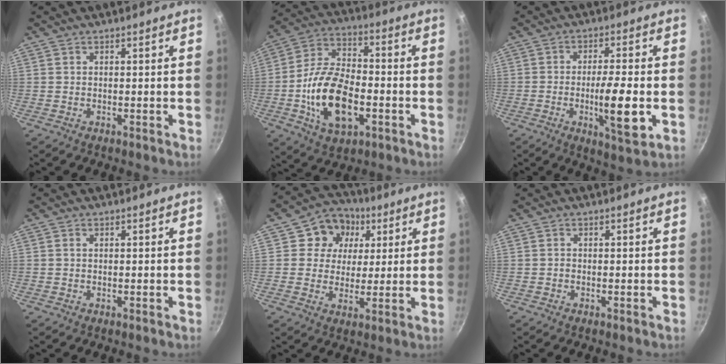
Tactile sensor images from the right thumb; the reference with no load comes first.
{"total": 17.6, "force": [-4.2, 9.8, 14.0], "torque": [-0.246, 0.027, -0.080]}
{"total": 10.2, "force": [-2.4, 2.3, 9.7], "torque": [-0.158, 0.005, -0.038]}
{"total": 0.6, "force": [0.2, 0.4, 0.3], "torque": [-0.006, 0.002, 0.003]}
{"total": 9.9, "force": [3.4, 8.6, 3.5], "torque": [-0.017, -0.010, 0.038]}
{"total": 0.0}